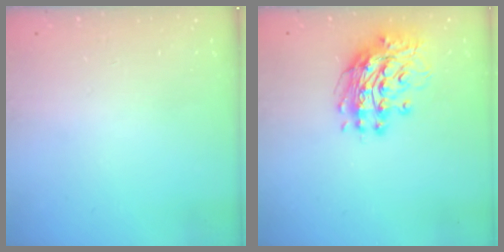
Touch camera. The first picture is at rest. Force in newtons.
{"total": 12.2, "press": 12.1, "slide": 1.3}